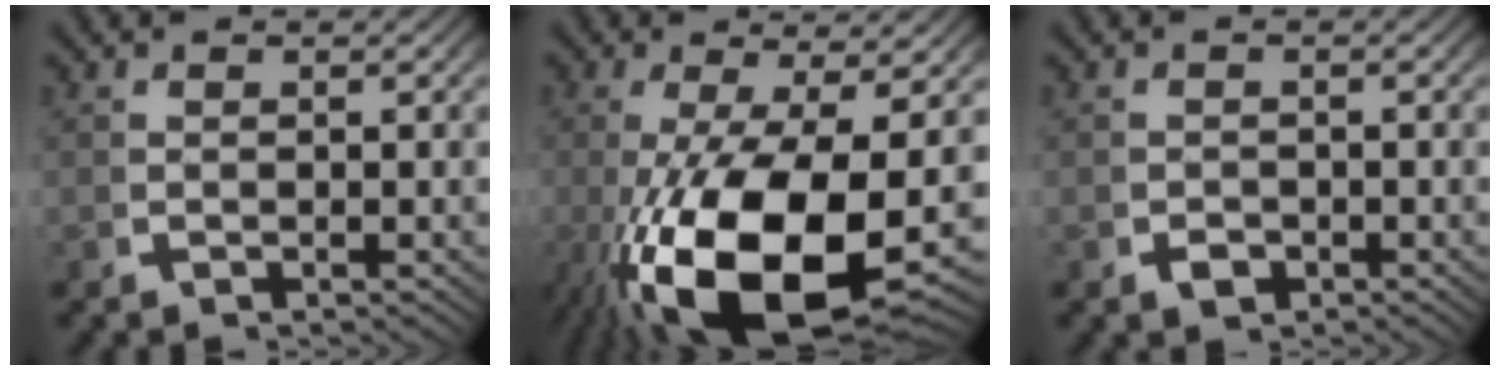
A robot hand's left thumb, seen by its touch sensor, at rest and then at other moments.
{"total": 15.4, "force": [-2.7, 8.0, 12.9], "torque": [-0.276, -0.065, -0.002]}
{"total": 1.5, "force": [-0.8, 1.0, 0.7], "torque": [-0.012, -0.008, -0.013]}